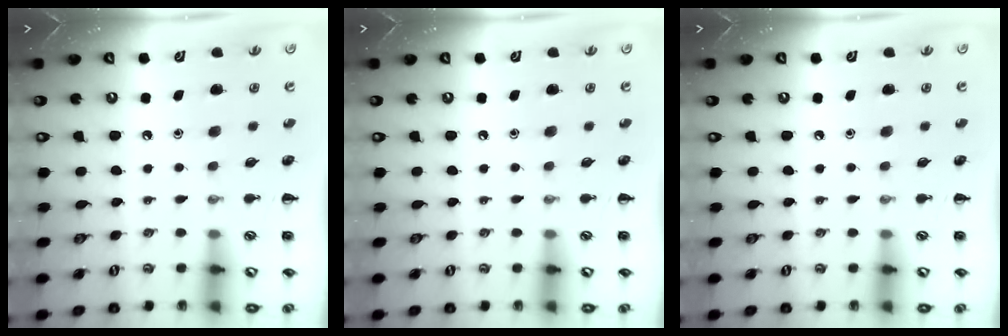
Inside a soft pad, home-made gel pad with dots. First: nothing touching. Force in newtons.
{"total": 0.0}
{"total": 0.0}